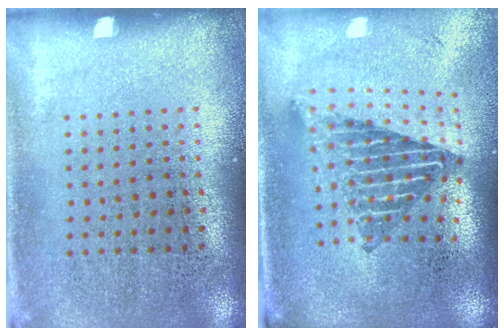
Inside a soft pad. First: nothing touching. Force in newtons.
{"total": 2.2, "press": 1.6, "slide": 1.6}